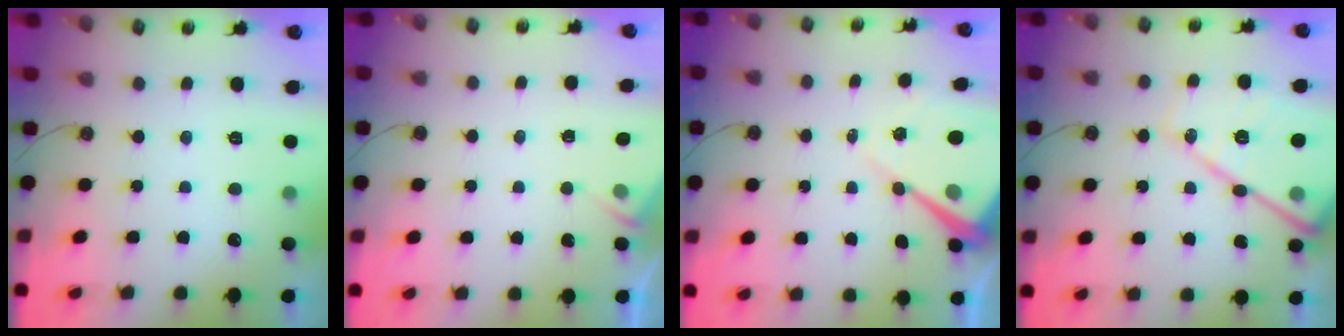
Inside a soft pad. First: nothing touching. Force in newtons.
{"total": 3.4, "press": 3.3, "slide": 0.5}
{"total": 9.4, "press": 9.4, "slide": 0.7}
{"total": 17.2, "press": 17.1, "slide": 1.5}